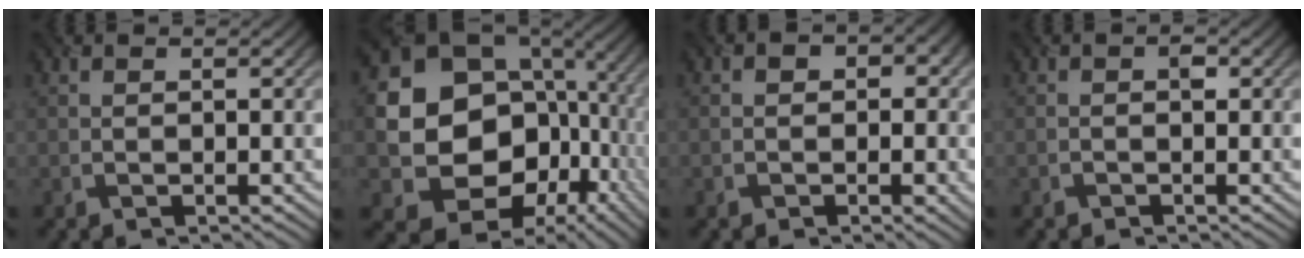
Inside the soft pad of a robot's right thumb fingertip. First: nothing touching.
{"total": 20.1, "force": [0.7, 16.9, 10.9], "torque": [-0.214, -0.045, 0.054]}
{"total": 3.9, "force": [0.1, 3.1, 2.4], "torque": [-0.009, -0.003, -0.001]}
{"total": 0.6, "force": [-0.1, 0.5, 0.3], "torque": [0.002, -0.003, -0.003]}